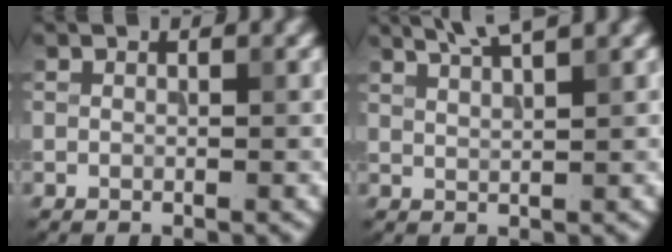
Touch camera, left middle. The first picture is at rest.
{"total": 4.1, "force": [3.2, 0.9, 2.5], "torque": [-0.018, 0.021, 0.028]}